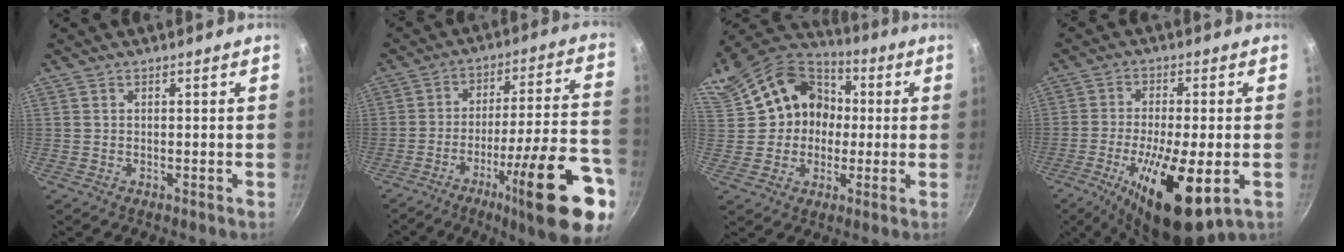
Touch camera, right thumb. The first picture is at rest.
{"total": 24.2, "force": [-11.4, 5.1, 20.7], "torque": [-0.264, 0.048, -0.172]}
{"total": 17.9, "force": [2.6, 15.0, 9.4], "torque": [-0.144, 0.048, 0.043]}
{"total": 16.8, "force": [-5.6, 5.3, 15.0], "torque": [-0.261, -0.001, -0.089]}